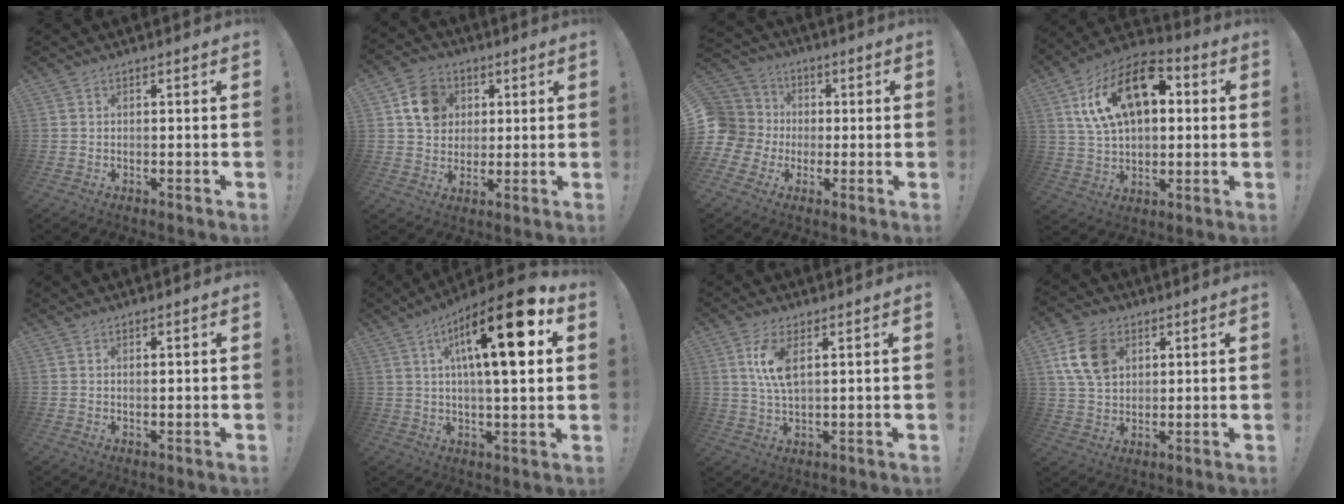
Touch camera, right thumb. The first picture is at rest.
{"total": 11.3, "force": [3.7, 9.7, 4.4], "torque": [-0.053, -0.006, 0.074]}
{"total": 10.9, "force": [-1.1, 10.0, 4.1], "torque": [-0.073, 0.013, -0.016]}
{"total": 19.6, "force": [7.0, 11.6, 14.2], "torque": [-0.238, -0.021, 0.125]}
{"total": 0.7, "force": [0.5, 0.2, 0.4], "torque": [0.000, -0.003, 0.007]}
{"total": 19.2, "force": [6.0, 4.8, 17.5], "torque": [-0.271, -0.019, 0.076]}
{"total": 8.3, "force": [2.8, 3.2, 7.1], "torque": [-0.139, -0.009, 0.046]}
{"total": 13.0, "force": [4.8, 9.3, 7.7], "torque": [-0.137, -0.004, 0.094]}